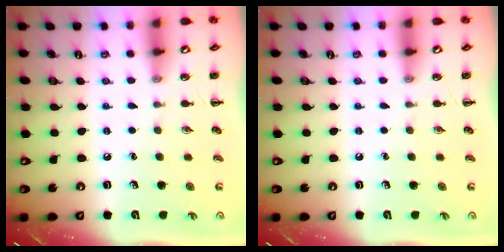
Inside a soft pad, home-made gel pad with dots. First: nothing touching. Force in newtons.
{"total": 0.0}